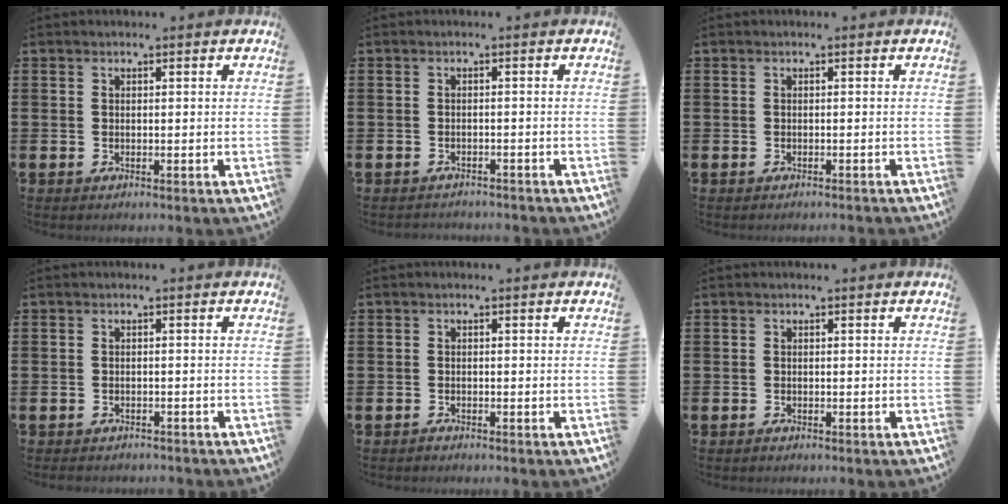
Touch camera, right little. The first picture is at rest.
{"total": 0.9, "force": [-0.9, 0.0, -0.1], "torque": [-0.001, 0.002, -0.019]}
{"total": 0.0}
{"total": 0.8, "force": [-0.8, 0.1, 0.0], "torque": [-0.003, 0.000, -0.018]}
{"total": 0.0}
{"total": 0.0}